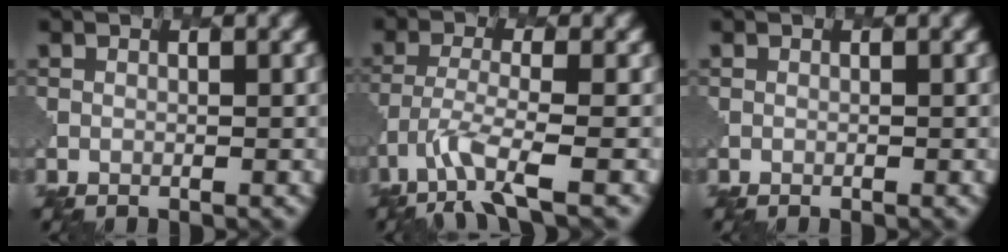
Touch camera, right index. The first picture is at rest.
{"total": 4.5, "force": [-2.7, 0.8, 3.5], "torque": [-0.073, -0.011, -0.058]}
{"total": 0.0}